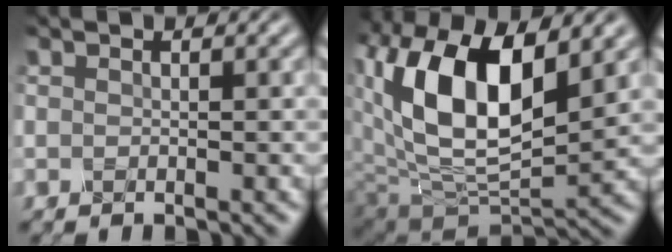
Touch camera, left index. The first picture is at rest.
{"total": 12.9, "force": [3.8, 6.9, 10.2], "torque": [-0.179, -0.001, 0.072]}